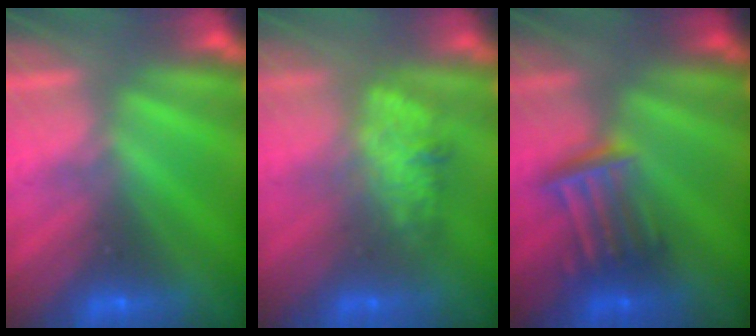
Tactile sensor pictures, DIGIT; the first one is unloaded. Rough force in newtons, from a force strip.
{"total": 2.7}
{"total": 3.4}